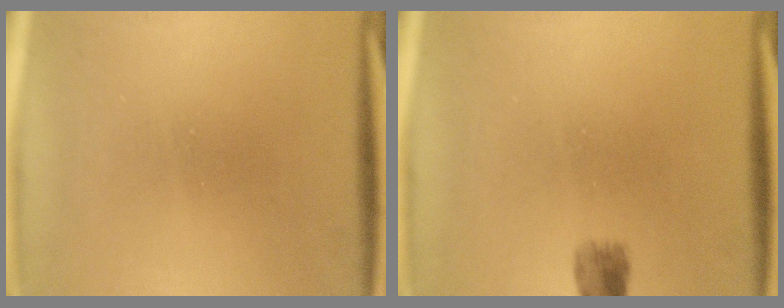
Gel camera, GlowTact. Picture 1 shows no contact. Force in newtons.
{"total": 1.3}